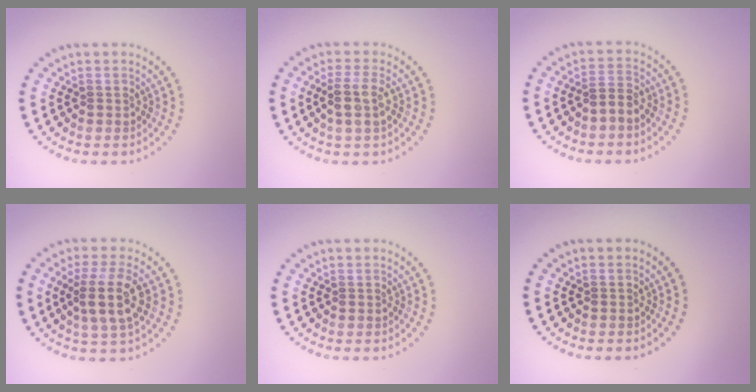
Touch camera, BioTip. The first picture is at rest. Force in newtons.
{"total": 2.5, "press": 2.2, "slide": 1.0}
{"total": 2.0, "press": 1.8, "slide": 1.0}
{"total": 4.5, "press": 4.2, "slide": 1.8}
{"total": 0.0}
{"total": 0.0}